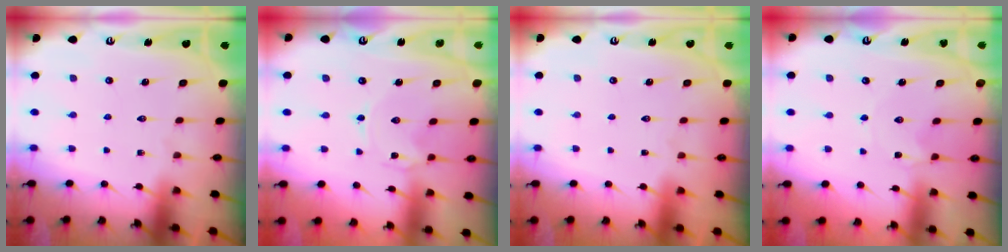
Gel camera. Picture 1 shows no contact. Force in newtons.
{"total": 0.0}
{"total": 1.6, "press": 1.6, "slide": 0.1}
{"total": 1.0, "press": 1.0, "slide": 0.2}